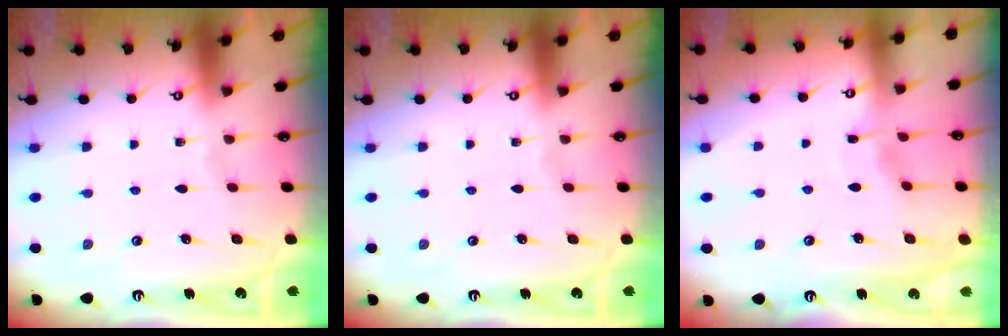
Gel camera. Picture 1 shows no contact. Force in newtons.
{"total": 0.0}
{"total": 2.7, "press": 2.7, "slide": 0.3}